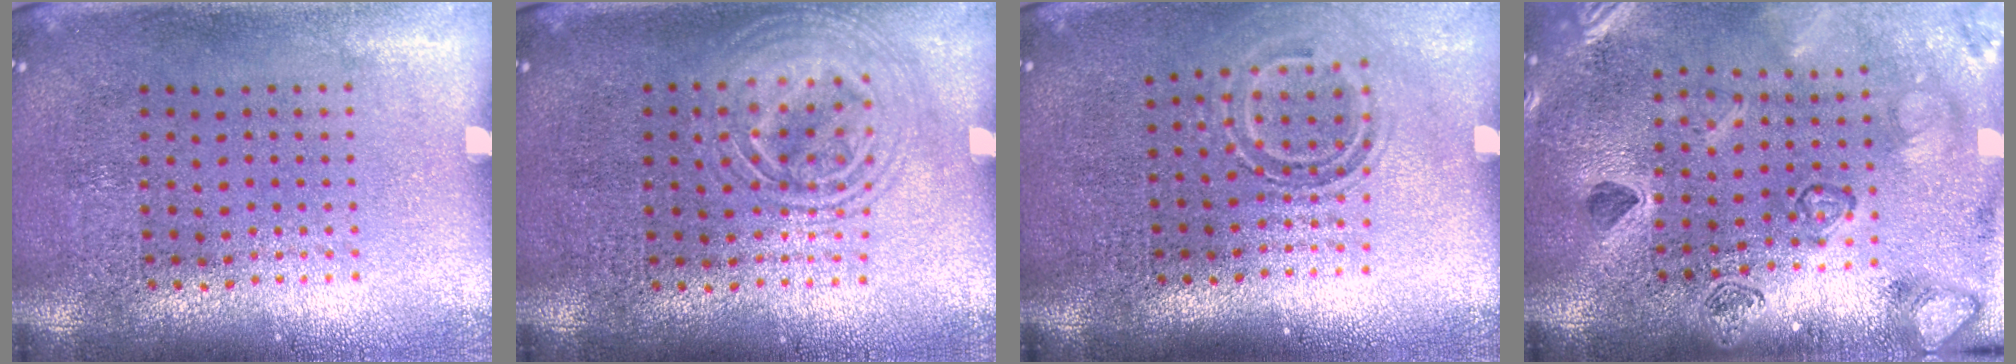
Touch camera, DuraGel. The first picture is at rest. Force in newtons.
{"total": 1.7, "press": 1.7, "slide": 0.3}
{"total": 1.6, "press": 1.0, "slide": 1.2}
{"total": 2.3, "press": 2.3, "slide": 0.3}